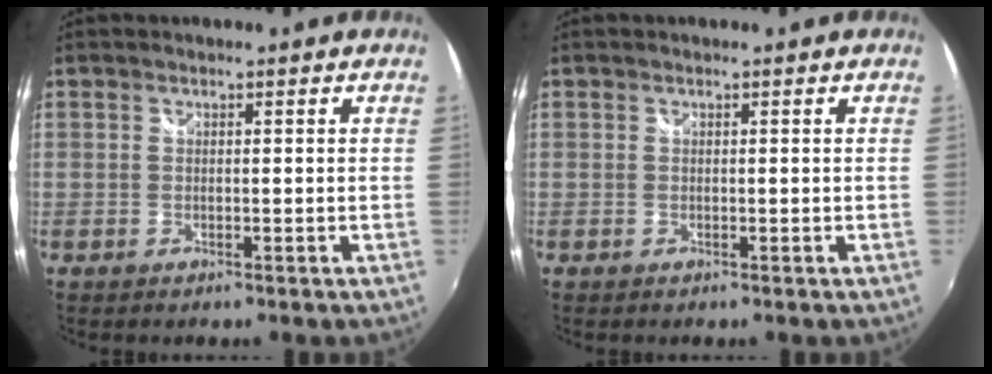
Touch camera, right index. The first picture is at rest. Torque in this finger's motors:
{"motor_torque": [0.02, 0.02, 0.00, 0.00]}